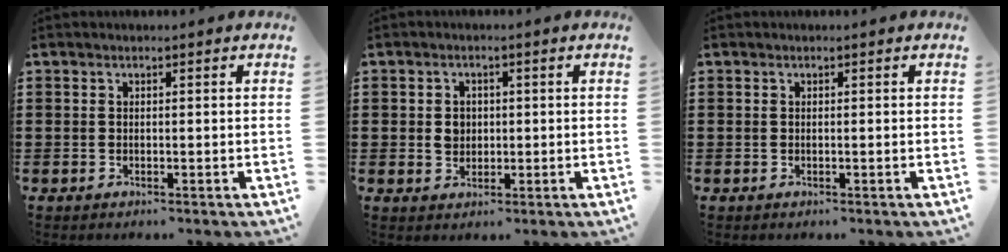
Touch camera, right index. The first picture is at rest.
{"total": 2.5, "force": [0.0, 2.0, 1.5], "torque": [-0.036, 0.005, -0.001]}
{"total": 0.0}